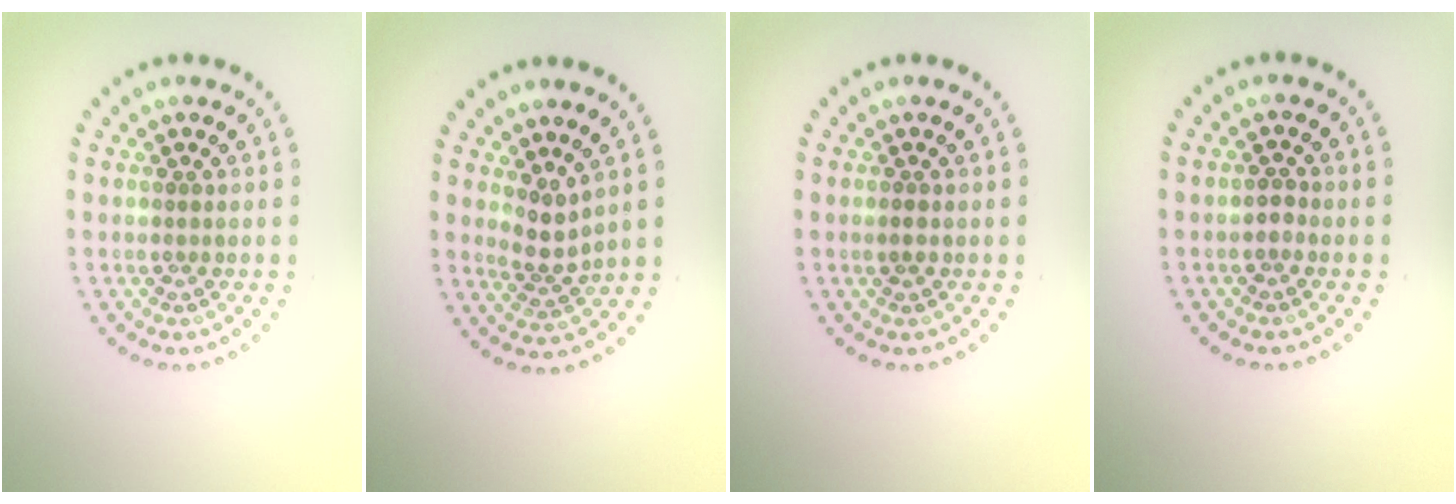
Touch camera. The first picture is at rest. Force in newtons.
{"total": 2.3, "press": 1.6, "slide": 1.7}
{"total": 0.8, "press": 0.7, "slide": 0.2}
{"total": 0.7, "press": 0.7, "slide": 0.3}